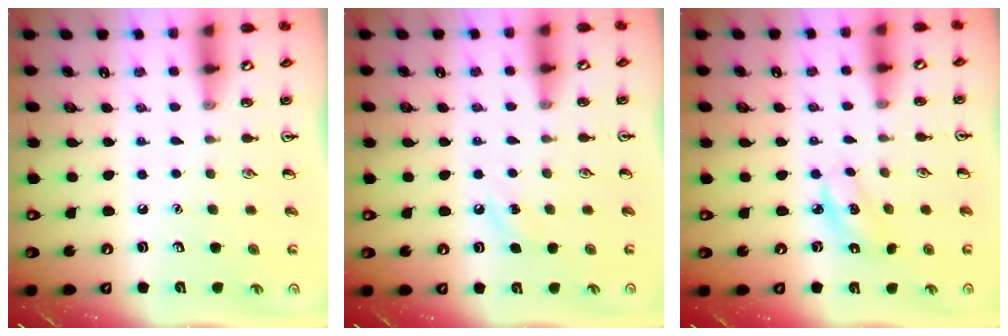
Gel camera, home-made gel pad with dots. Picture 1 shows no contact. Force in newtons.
{"total": 3.3, "press": 3.1, "slide": 1.2}
{"total": 3.0, "press": 3.0, "slide": 0.5}